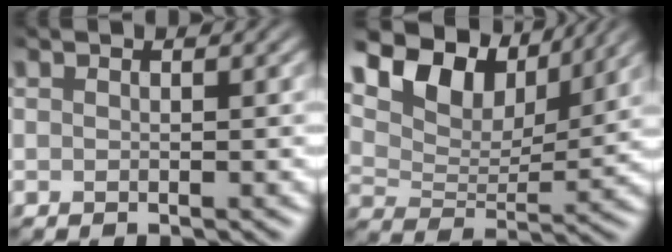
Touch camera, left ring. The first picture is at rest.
{"total": 9.4, "force": [6.1, 4.9, 5.2], "torque": [-0.102, 0.009, 0.089]}